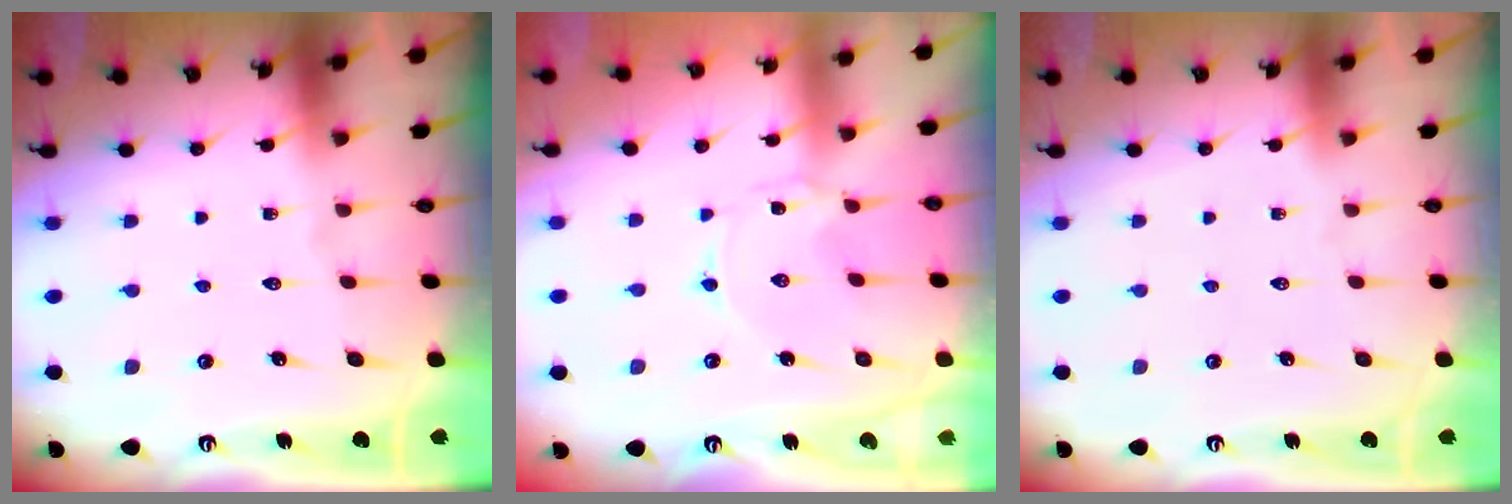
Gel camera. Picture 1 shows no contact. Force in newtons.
{"total": 0.0}
{"total": 0.0}